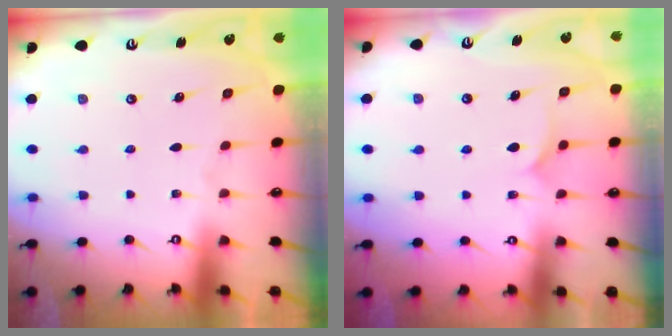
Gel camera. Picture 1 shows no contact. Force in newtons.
{"total": 6.6, "press": 6.6, "slide": 0.3}